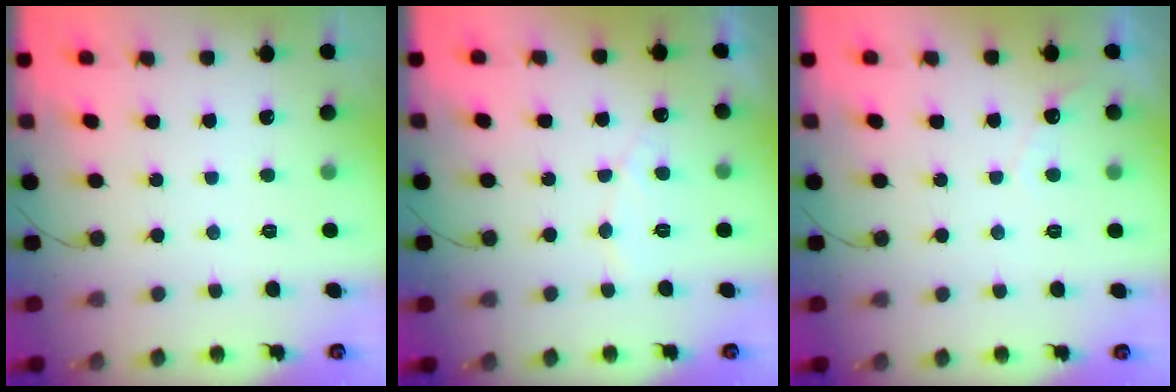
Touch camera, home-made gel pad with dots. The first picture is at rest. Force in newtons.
{"total": 6.3, "press": 6.3, "slide": 0.3}
{"total": 3.6, "press": 3.6, "slide": 0.1}